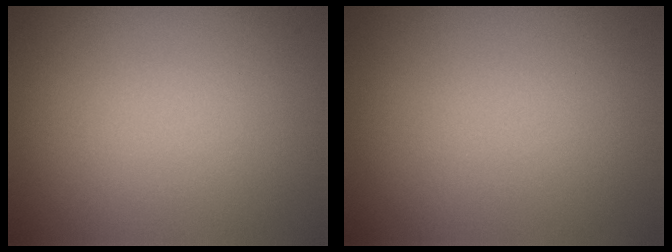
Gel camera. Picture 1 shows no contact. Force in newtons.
{"total": 0.0}